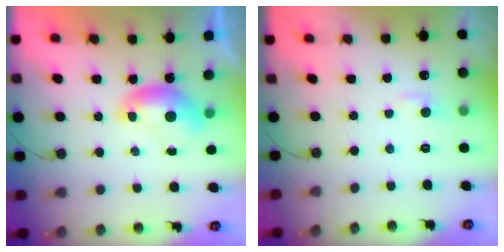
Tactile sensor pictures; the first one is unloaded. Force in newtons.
{"total": 1.9, "press": 1.8, "slide": 0.6}